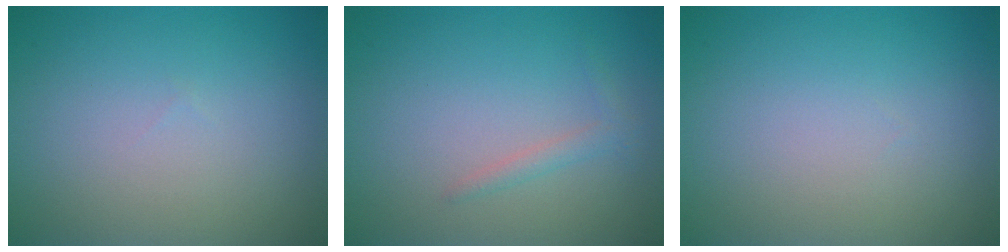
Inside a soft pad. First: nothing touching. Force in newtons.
{"total": 1.1, "press": 1.1, "slide": 0.0}
{"total": 0.0}